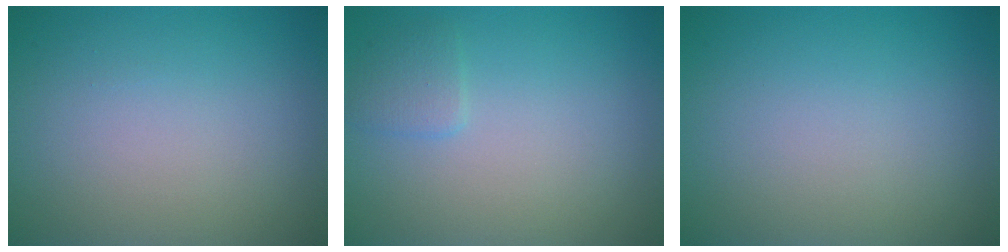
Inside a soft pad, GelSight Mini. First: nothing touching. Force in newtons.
{"total": 1.2, "press": 1.2, "slide": 0.1}
{"total": 0.0}